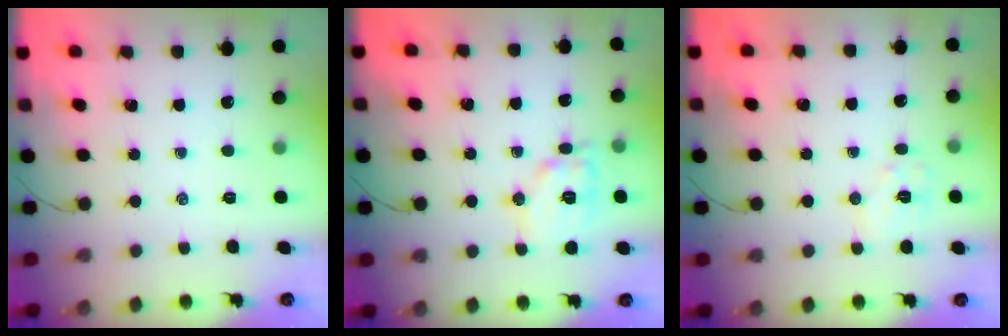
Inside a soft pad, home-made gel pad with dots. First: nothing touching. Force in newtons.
{"total": 11.7, "press": 11.7, "slide": 0.6}
{"total": 6.5, "press": 6.5, "slide": 0.7}